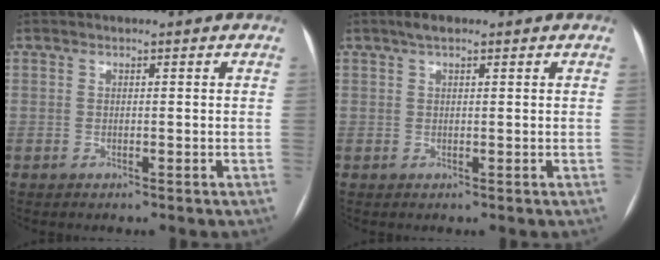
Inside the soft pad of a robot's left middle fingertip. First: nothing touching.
{"total": 2.3, "force": [1.5, 0.7, 1.6], "torque": [-0.031, 0.016, 0.025]}